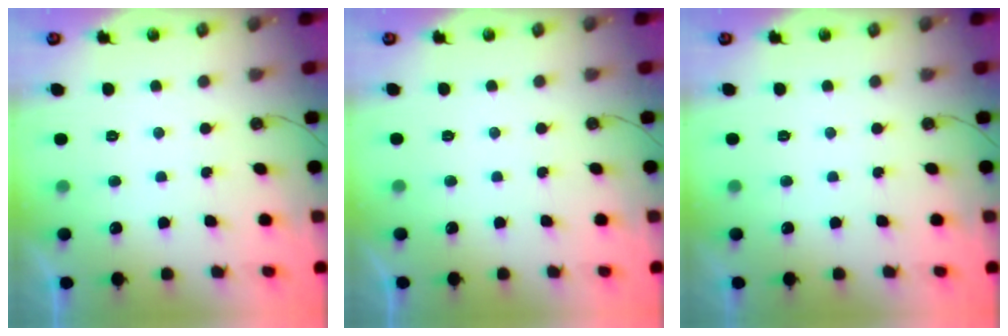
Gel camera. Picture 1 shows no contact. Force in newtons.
{"total": 0.0}
{"total": 0.0}